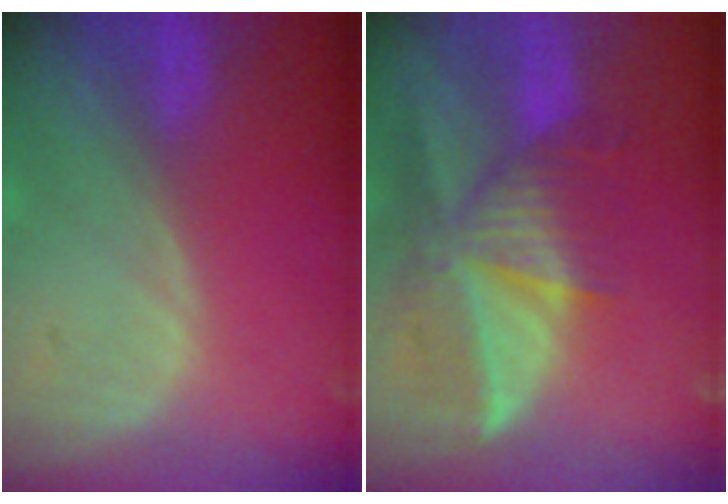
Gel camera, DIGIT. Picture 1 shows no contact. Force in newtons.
{"total": 9.6, "press": 8.4, "slide": 4.5}